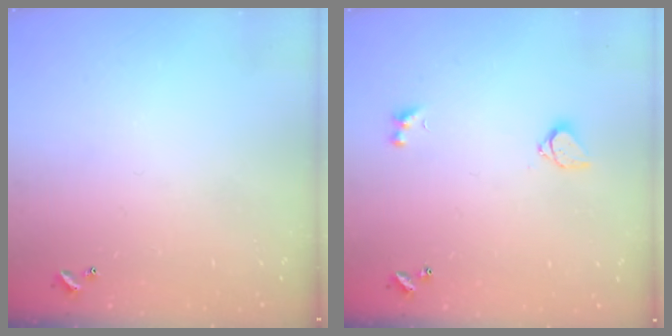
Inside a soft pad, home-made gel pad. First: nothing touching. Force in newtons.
{"total": 3.0, "press": 2.9, "slide": 0.8}